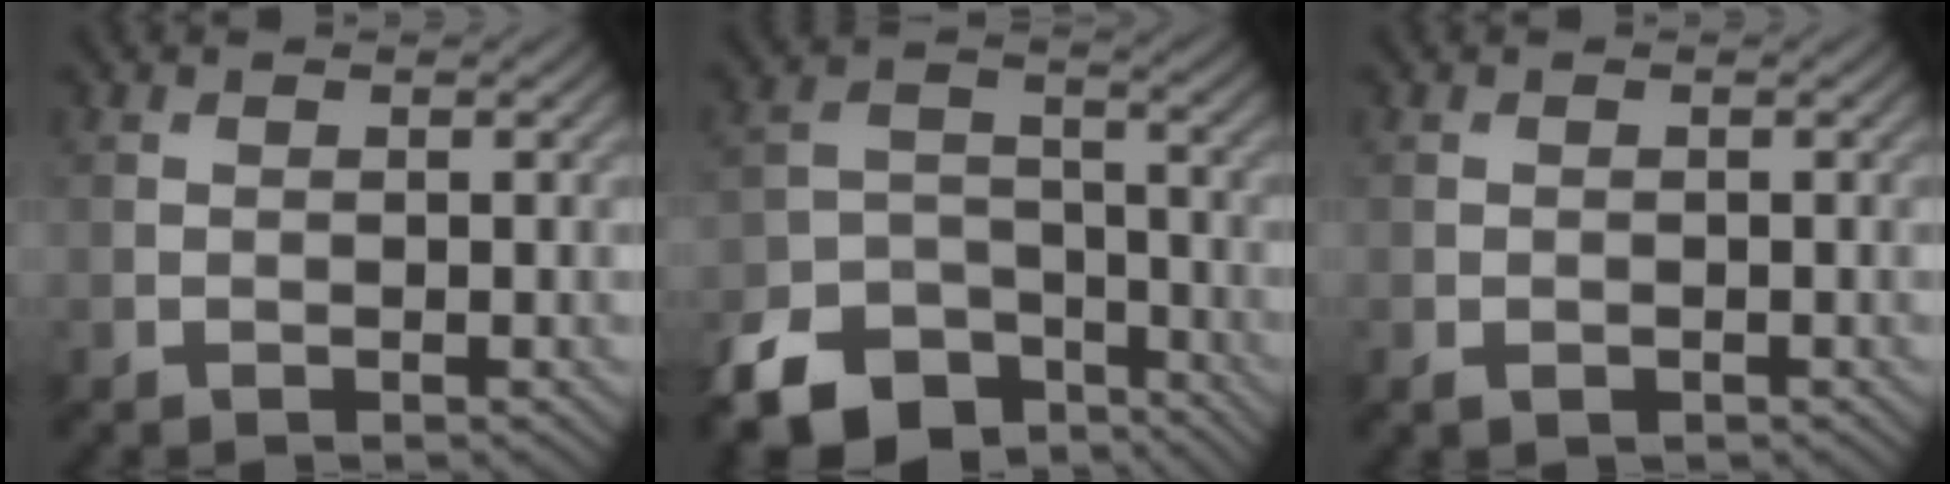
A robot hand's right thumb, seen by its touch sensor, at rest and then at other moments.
{"total": 12.0, "force": [-8.7, 6.3, 5.3], "torque": [-0.119, -0.021, -0.154]}
{"total": 0.9, "force": [-0.5, 0.6, 0.4], "torque": [-0.008, -0.006, -0.009]}